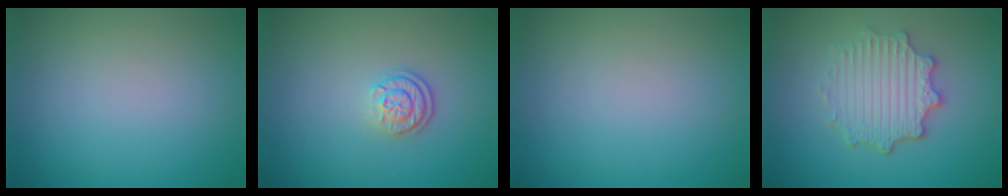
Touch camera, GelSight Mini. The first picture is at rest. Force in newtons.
{"total": 2.4, "press": 1.9, "slide": 1.5}
{"total": 0.0}
{"total": 4.4, "press": 3.6, "slide": 2.5}